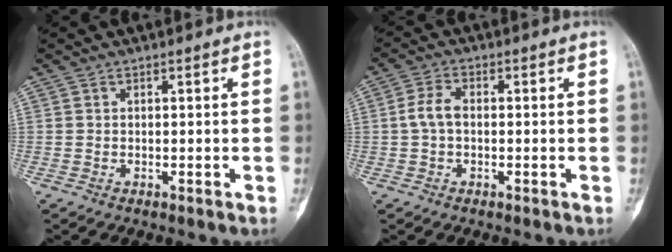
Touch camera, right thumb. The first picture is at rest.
{"total": 4.1, "force": [-0.2, 2.5, 3.3], "torque": [-0.071, 0.012, -0.009]}